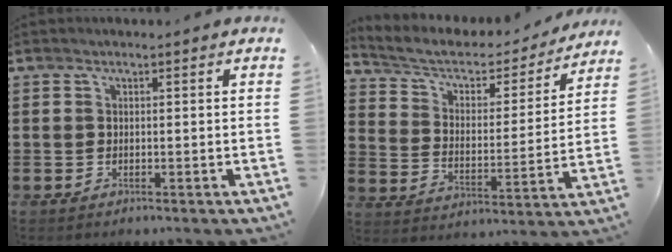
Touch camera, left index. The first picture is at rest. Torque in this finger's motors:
{"motor_torque": [0.40, -0.28, 0.52, 0.03]}